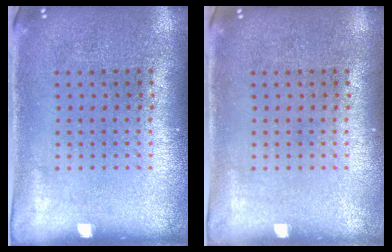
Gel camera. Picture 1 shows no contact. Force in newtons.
{"total": 0.0}